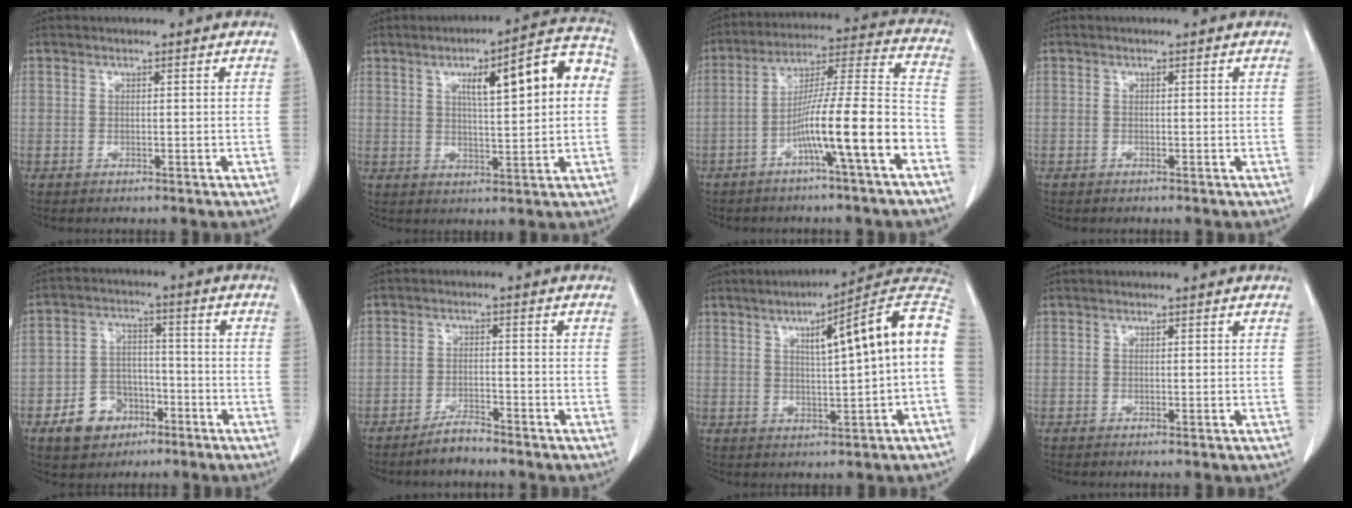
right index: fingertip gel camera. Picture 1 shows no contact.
{"total": 12.4, "force": [2.8, 1.8, 12.0], "torque": [-0.164, 0.033, 0.038]}
{"total": 14.0, "force": [-6.1, -0.4, 12.6], "torque": [-0.209, 0.018, -0.103]}
{"total": 0.0}
{"total": 8.0, "force": [-4.1, 6.1, 3.1], "torque": [-0.063, 0.019, -0.060]}
{"total": 3.3, "force": [-3.0, 0.8, 1.1], "torque": [-0.020, -0.001, -0.054]}
{"total": 14.1, "force": [2.3, 0.4, 13.9], "torque": [-0.191, 0.030, 0.029]}
{"total": 0.0}